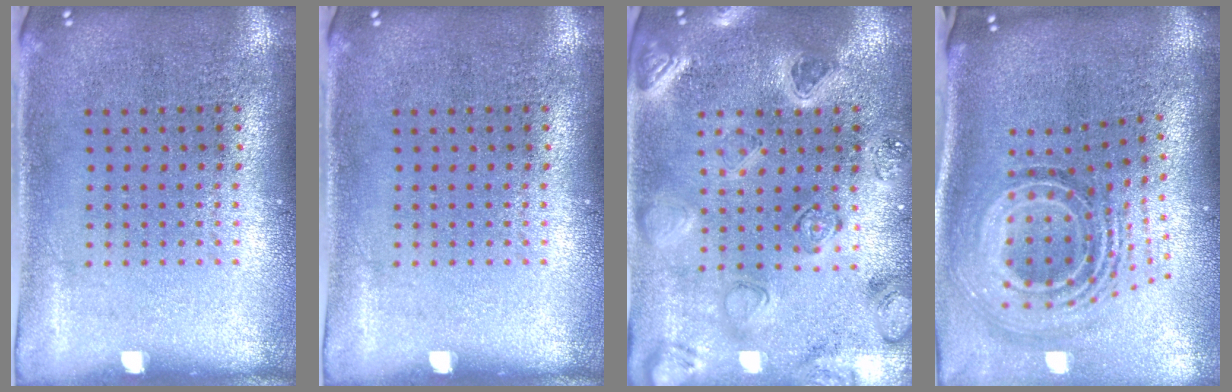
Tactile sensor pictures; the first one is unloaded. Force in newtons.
{"total": 0.0}
{"total": 2.2, "press": 2.2, "slide": 0.2}
{"total": 2.2, "press": 1.6, "slide": 1.6}